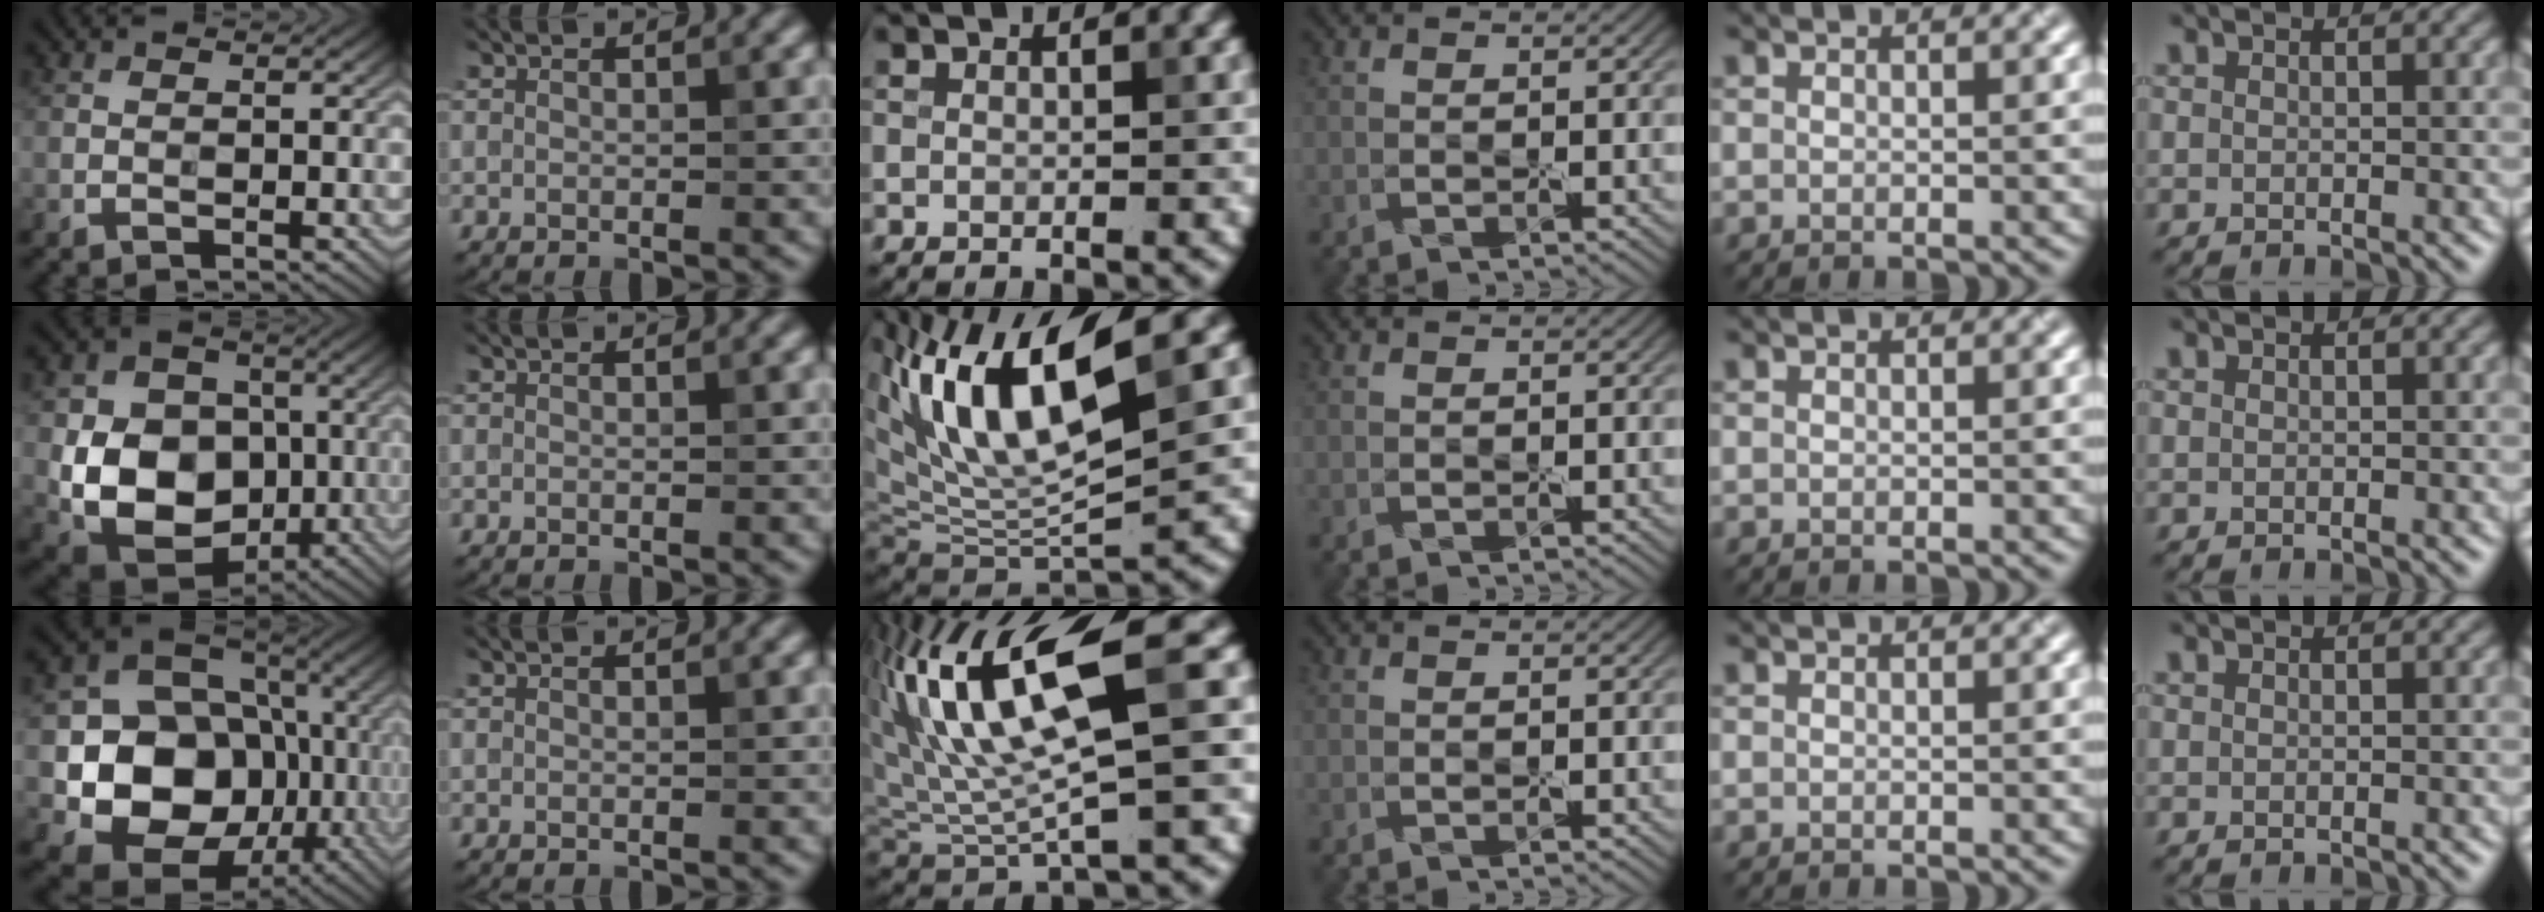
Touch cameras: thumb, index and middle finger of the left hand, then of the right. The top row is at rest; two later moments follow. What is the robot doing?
{"motion": "peel", "object": "plastic screen protector"}